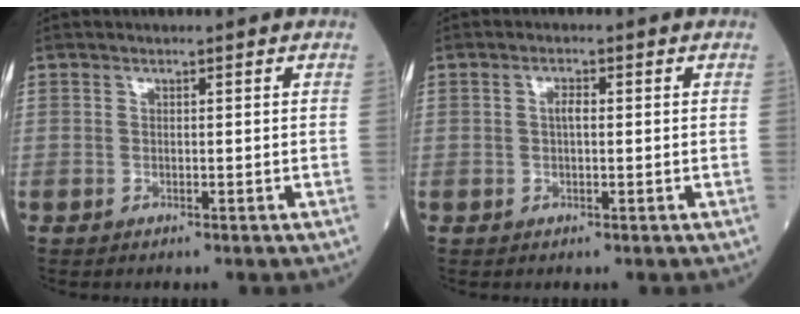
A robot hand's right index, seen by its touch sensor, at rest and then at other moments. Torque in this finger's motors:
{"motor_torque": [0.05, 0.03, 0.11, 0.04]}